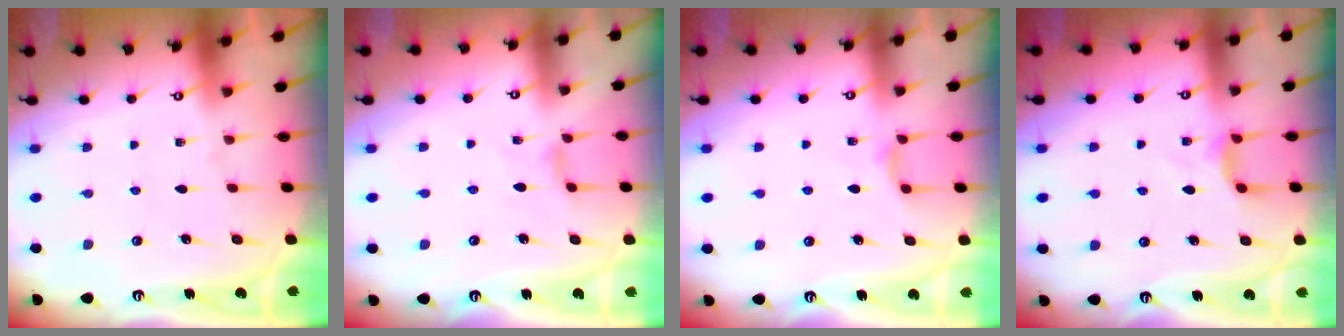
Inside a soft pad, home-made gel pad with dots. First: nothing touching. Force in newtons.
{"total": 2.3, "press": 2.2, "slide": 0.5}
{"total": 3.5, "press": 3.4, "slide": 0.5}
{"total": 2.8, "press": 2.8, "slide": 0.3}